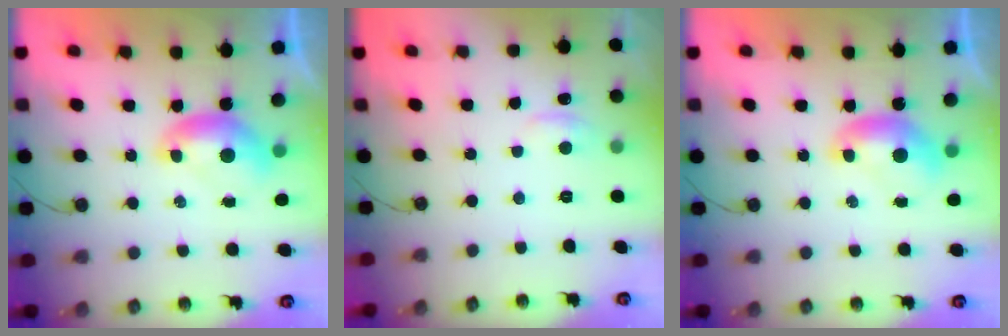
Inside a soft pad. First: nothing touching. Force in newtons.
{"total": 1.3, "press": 1.0, "slide": 0.7}
{"total": 0.0}